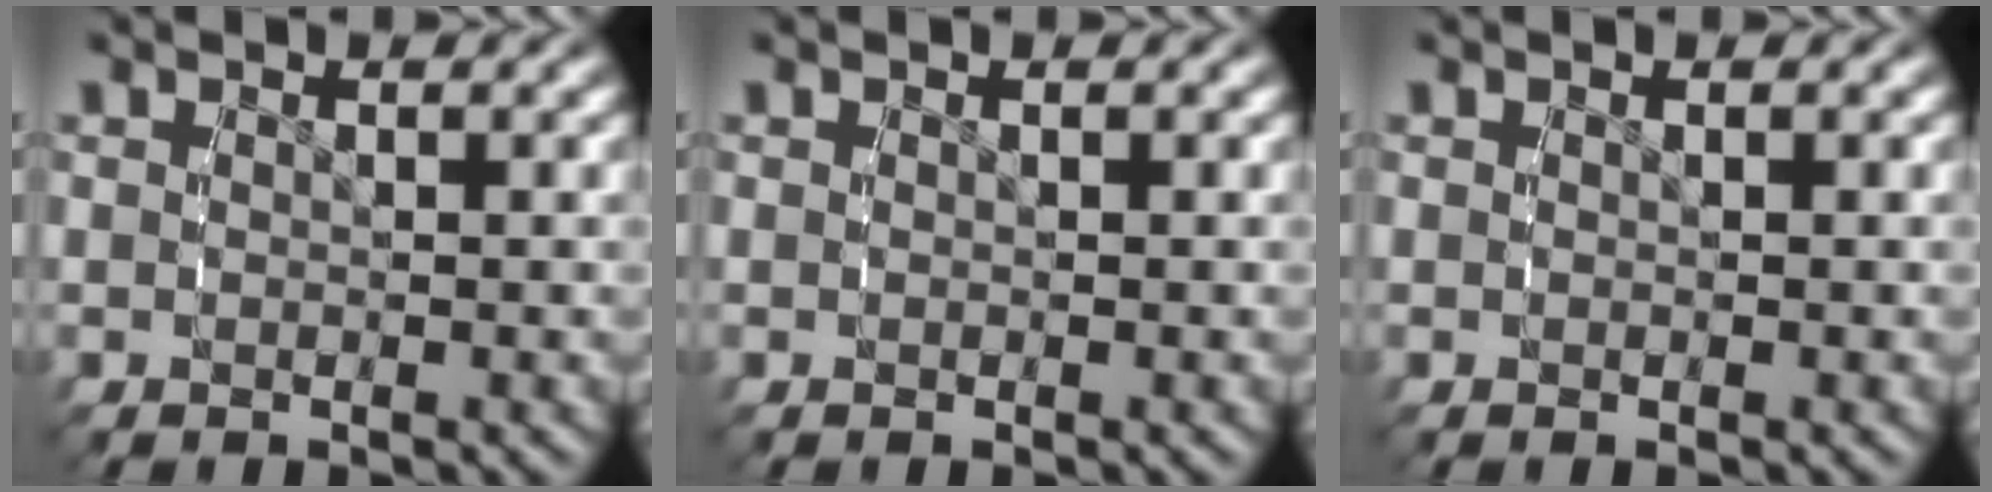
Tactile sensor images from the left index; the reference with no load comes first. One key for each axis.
{"total": 0.0}
{"total": 0.0}